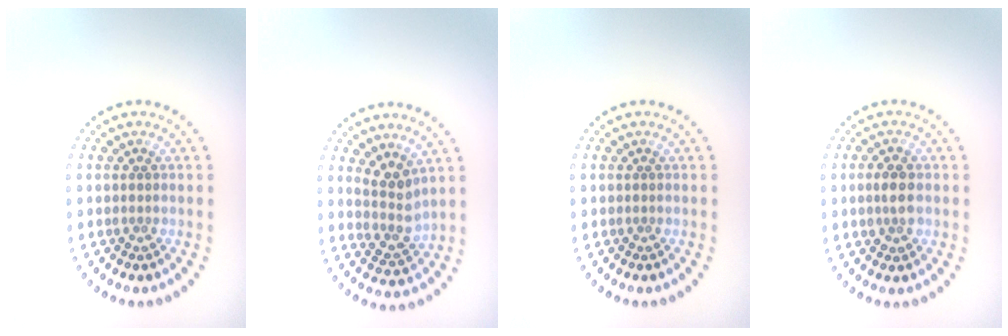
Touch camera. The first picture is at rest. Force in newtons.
{"total": 2.7, "press": 2.2, "slide": 1.6}
{"total": 0.0}
{"total": 2.1, "press": 2.1, "slide": 0.2}